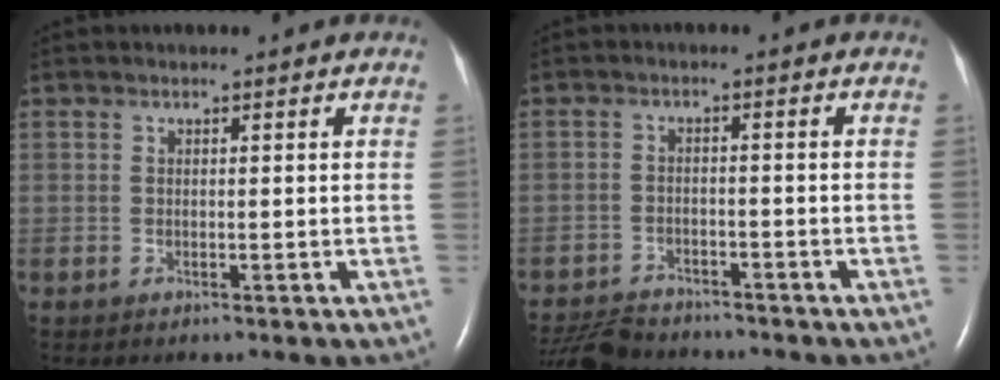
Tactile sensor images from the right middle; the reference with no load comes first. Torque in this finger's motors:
{"motor_torque": [0.14, -0.20, 0.01, 0.00]}